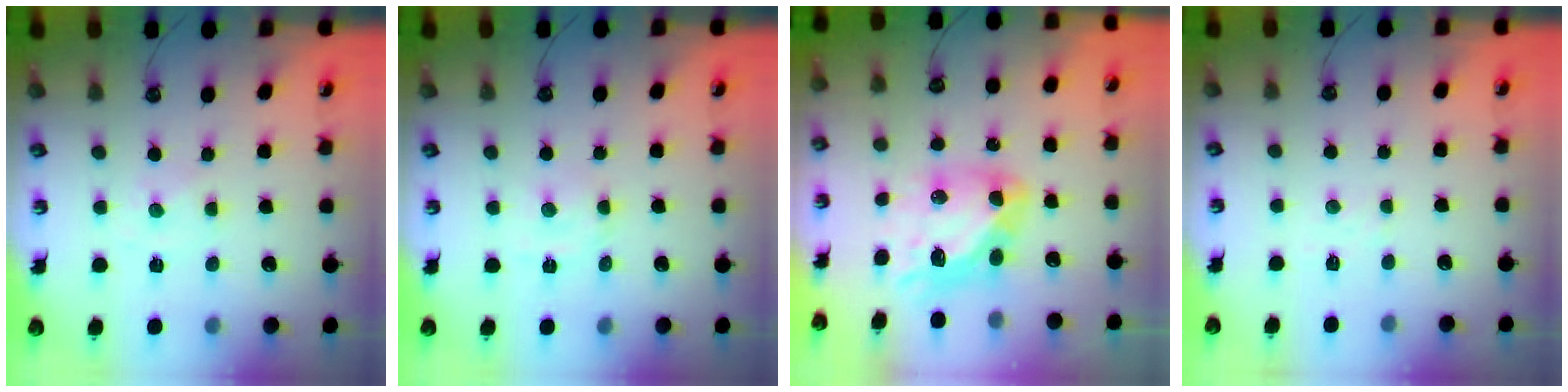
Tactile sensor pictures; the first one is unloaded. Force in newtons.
{"total": 2.7, "press": 2.7, "slide": 0.1}
{"total": 14.2, "press": 14.1, "slide": 1.5}
{"total": 2.5, "press": 2.5, "slide": 0.4}